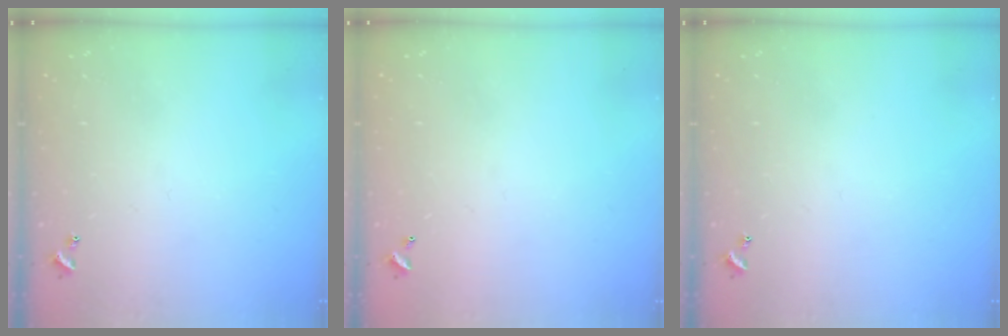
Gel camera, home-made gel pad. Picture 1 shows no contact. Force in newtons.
{"total": 2.8, "press": 2.8, "slide": 0.1}
{"total": 0.0}